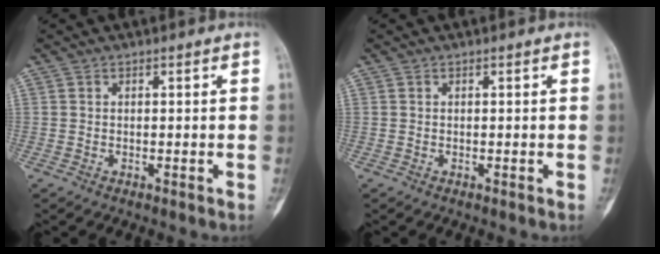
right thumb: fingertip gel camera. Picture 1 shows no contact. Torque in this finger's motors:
{"motor_torque": [0.25, 0.24, 0.00, 0.00, 0.02]}